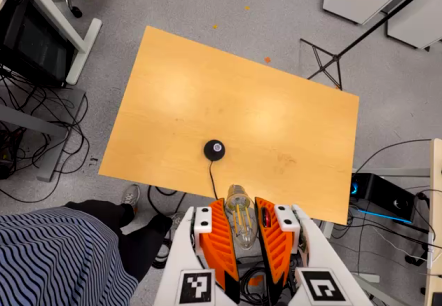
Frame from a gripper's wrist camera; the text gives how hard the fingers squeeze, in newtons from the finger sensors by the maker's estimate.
{"total": 20.5, "left": 24.6, "right": 16.4}